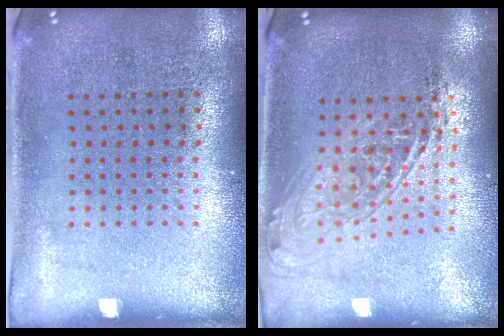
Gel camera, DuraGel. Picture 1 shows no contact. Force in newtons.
{"total": 1.6, "press": 1.3, "slide": 1.0}